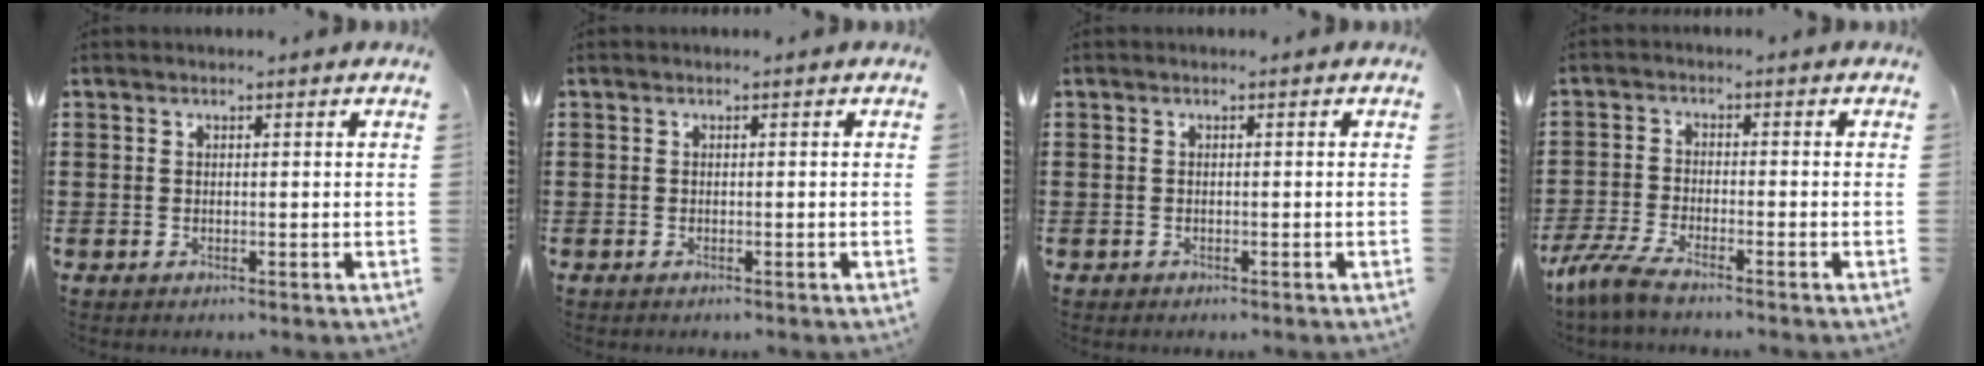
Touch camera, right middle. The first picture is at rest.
{"total": 0.0}
{"total": 1.0, "force": [-1.0, 0.3, 0.2], "torque": [-0.007, 0.001, -0.021]}
{"total": 4.5, "force": [-3.8, 0.2, 2.4], "torque": [-0.075, -0.017, -0.082]}